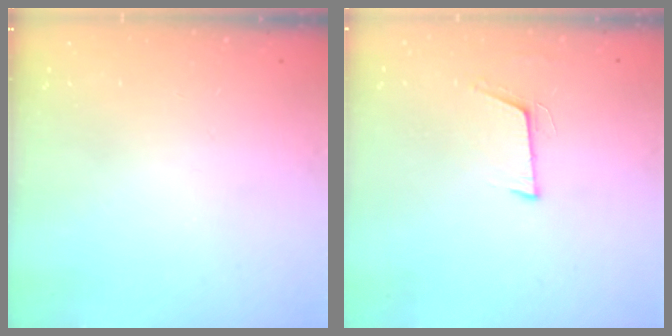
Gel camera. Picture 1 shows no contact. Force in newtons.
{"total": 5.9, "press": 5.6, "slide": 2.0}